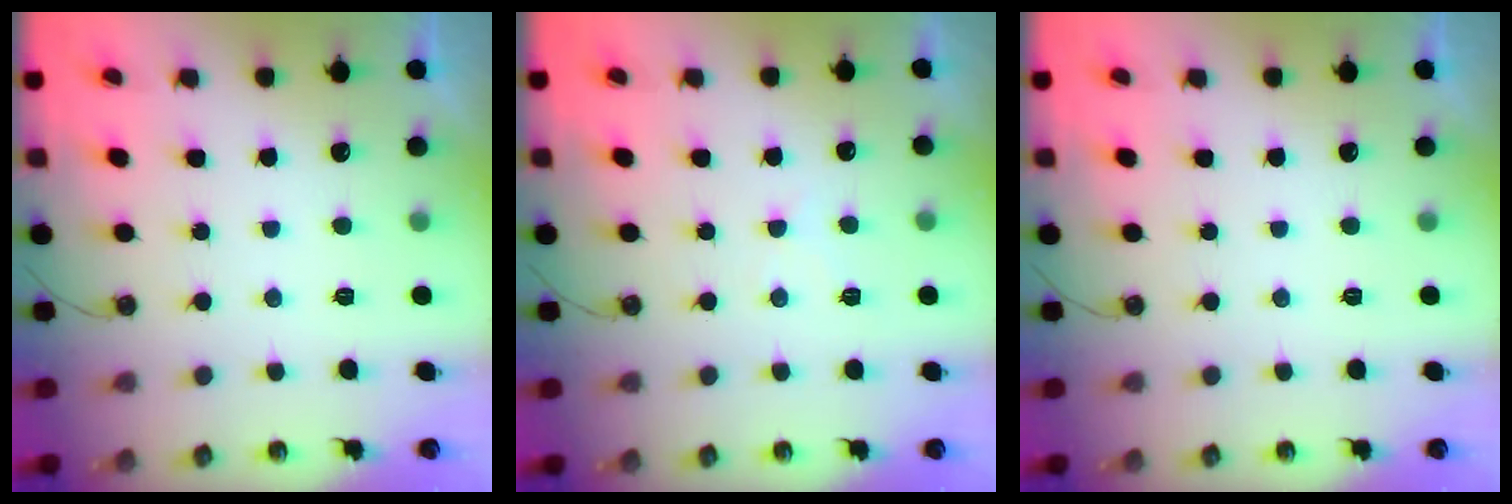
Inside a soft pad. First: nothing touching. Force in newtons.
{"total": 5.5, "press": 5.5, "slide": 0.6}
{"total": 0.0}